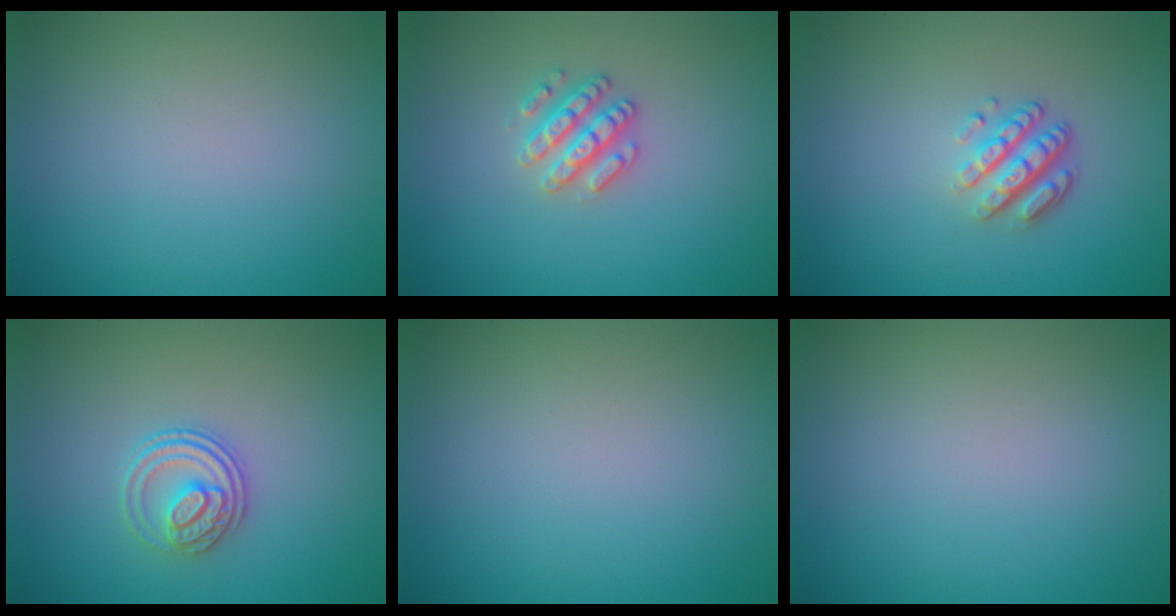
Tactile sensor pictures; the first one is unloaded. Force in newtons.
{"total": 2.6, "press": 2.6, "slide": 0.3}
{"total": 3.6, "press": 2.6, "slide": 2.5}
{"total": 2.8, "press": 2.6, "slide": 1.2}
{"total": 0.0}
{"total": 0.0}